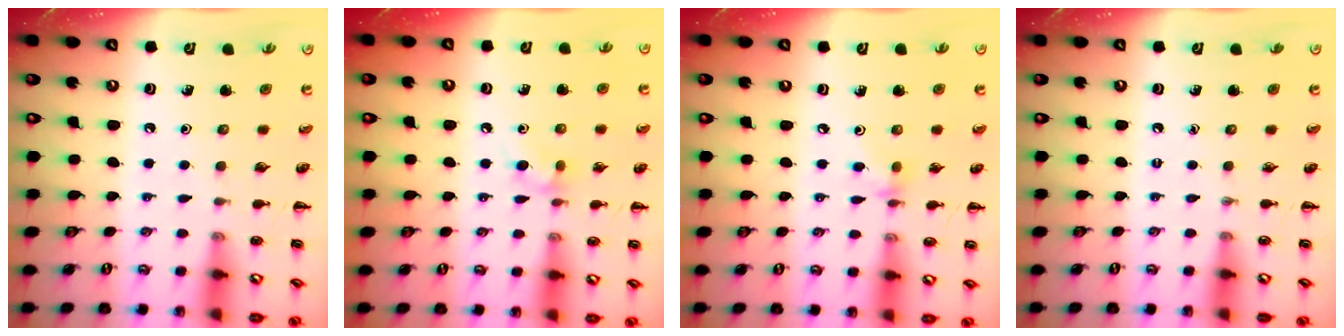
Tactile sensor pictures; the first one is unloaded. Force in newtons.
{"total": 4.9, "press": 4.7, "slide": 1.5}
{"total": 4.7, "press": 4.6, "slide": 1.2}
{"total": 0.0}